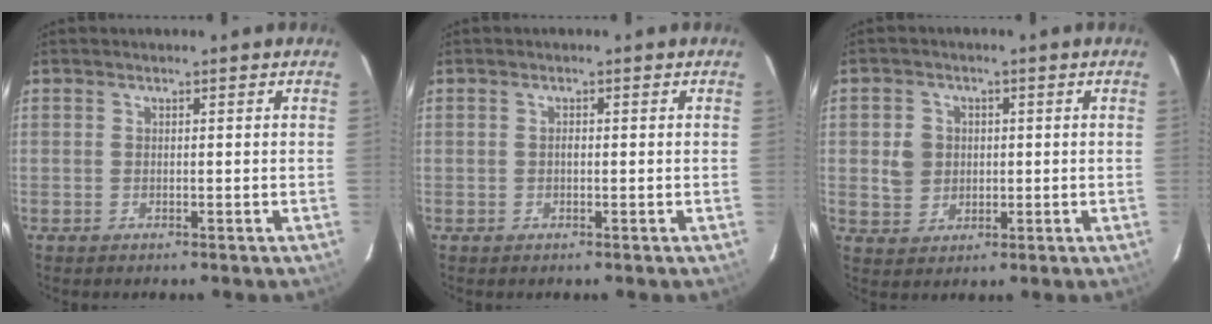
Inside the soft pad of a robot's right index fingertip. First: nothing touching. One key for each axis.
{"total": 0.6, "fx": -0.1, "fy": 0.3, "fz": 0.5, "tx": -0.008, "ty": 0.004, "tz": -0.002}
{"total": 5.3, "fx": 0.4, "fy": 4.9, "fz": 2.0, "tx": -0.037, "ty": 0.014, "tz": 0.014}